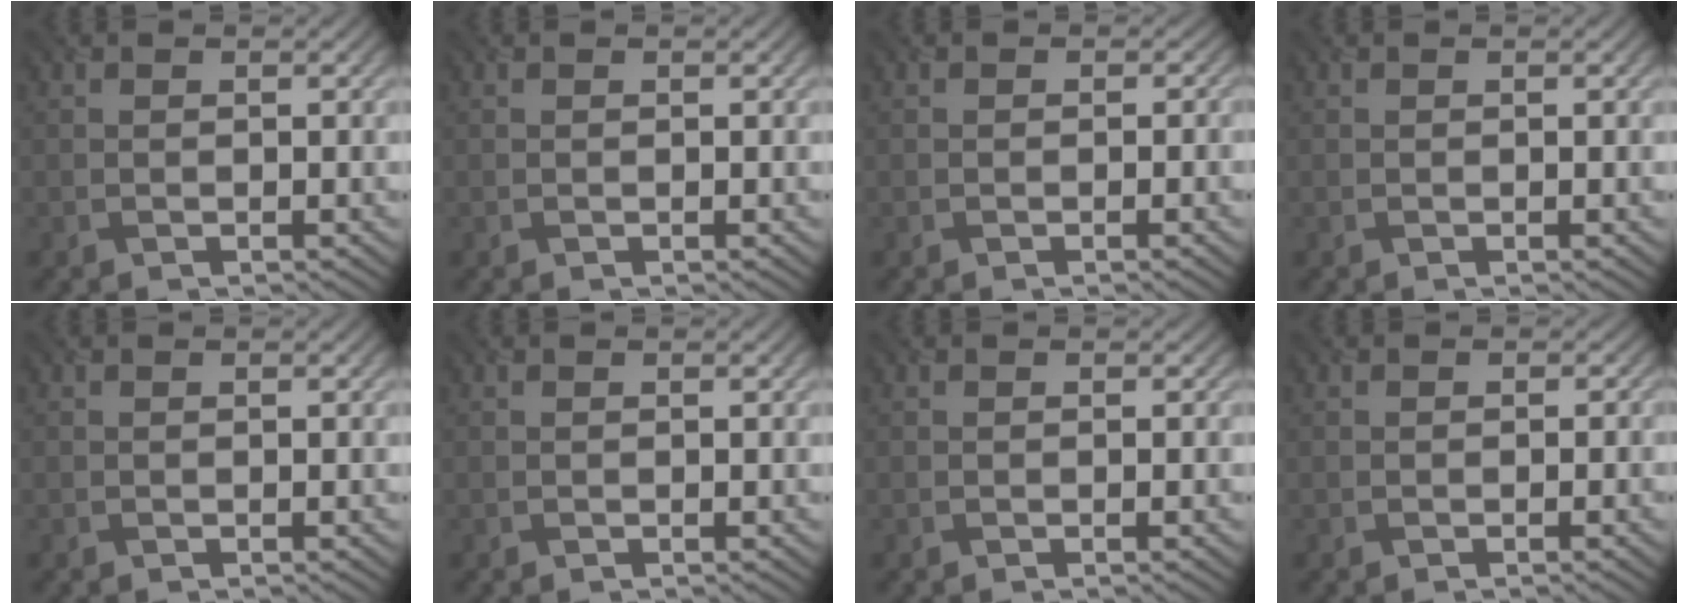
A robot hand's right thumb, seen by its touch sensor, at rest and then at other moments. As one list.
[{"total": 0.0}, {"total": 0.7, "force": [-0.4, 0.5, -0.1], "torque": [0.008, -0.003, -0.008]}, {"total": 0.0}, {"total": 0.0}, {"total": 0.0}, {"total": 0.0}, {"total": 0.7, "force": [-0.4, 0.5, -0.2], "torque": [0.008, -0.004, -0.007]}]